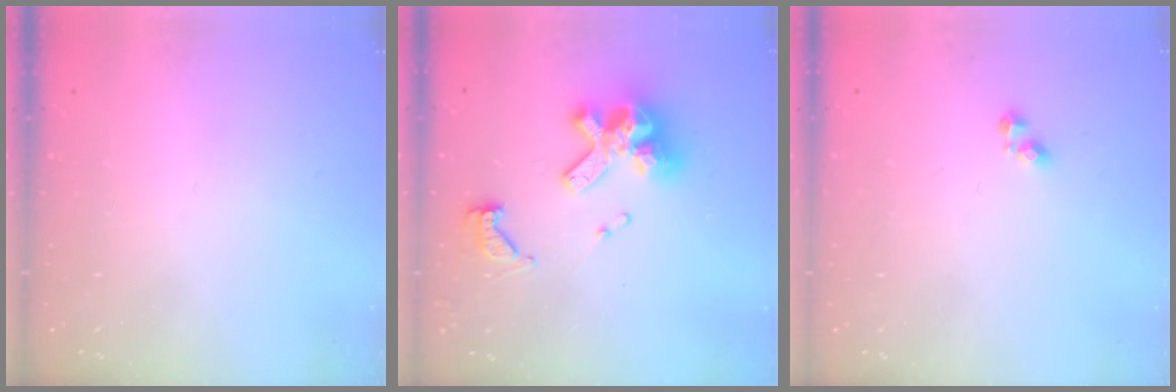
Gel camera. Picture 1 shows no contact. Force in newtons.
{"total": 14.4, "press": 14.4, "slide": 1.6}
{"total": 2.7, "press": 2.7, "slide": 0.4}